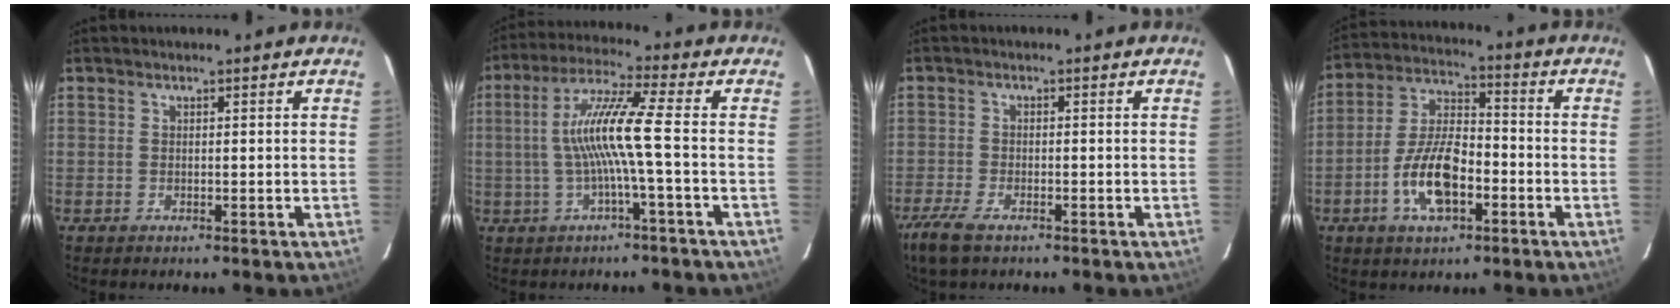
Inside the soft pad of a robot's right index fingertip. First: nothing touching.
{"total": 10.0, "force": [-1.2, -1.1, 9.9], "torque": [-0.192, 0.008, -0.019]}
{"total": 5.9, "force": [-4.2, 2.0, 3.6], "torque": [-0.100, -0.015, -0.083]}
{"total": 12.2, "force": [-4.8, 5.5, 9.8], "torque": [-0.204, 0.007, -0.085]}